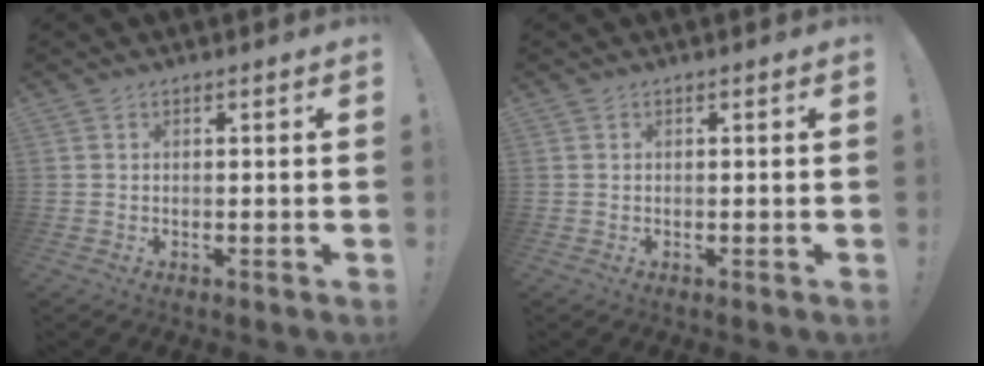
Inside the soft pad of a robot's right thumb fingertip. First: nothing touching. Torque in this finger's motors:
{"motor_torque": [-0.04, 0.04, -0.10, 0.03, 0.00]}